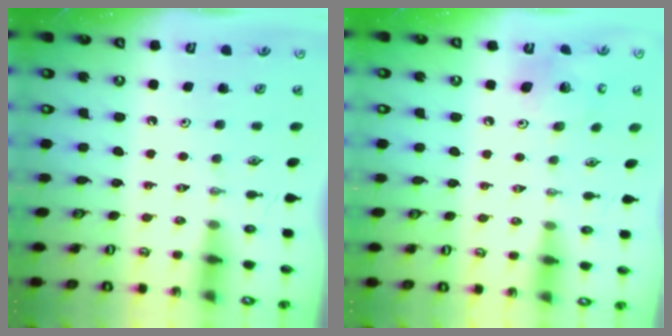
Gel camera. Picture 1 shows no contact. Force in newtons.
{"total": 10.0, "press": 9.8, "slide": 2.0}